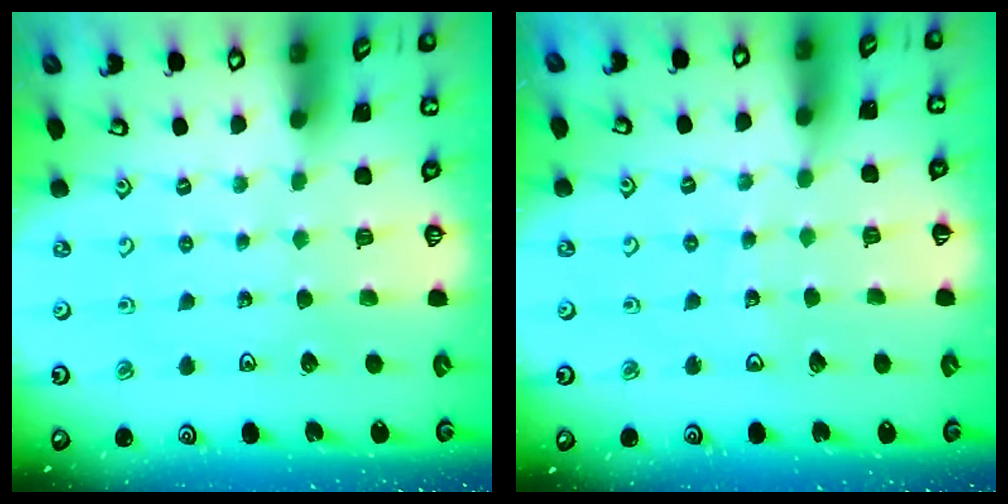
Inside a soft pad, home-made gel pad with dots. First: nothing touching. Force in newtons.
{"total": 5.4, "press": 5.3, "slide": 0.5}